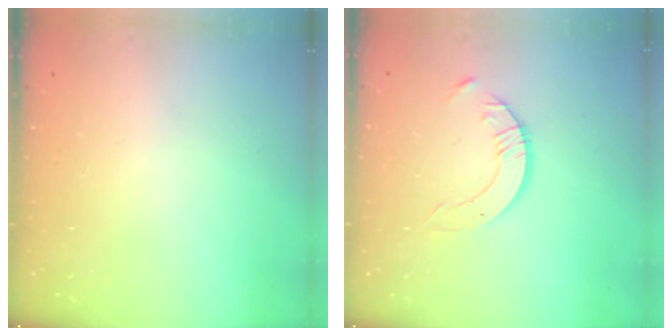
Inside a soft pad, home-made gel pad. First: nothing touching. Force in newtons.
{"total": 4.2, "press": 4.2, "slide": 0.5}